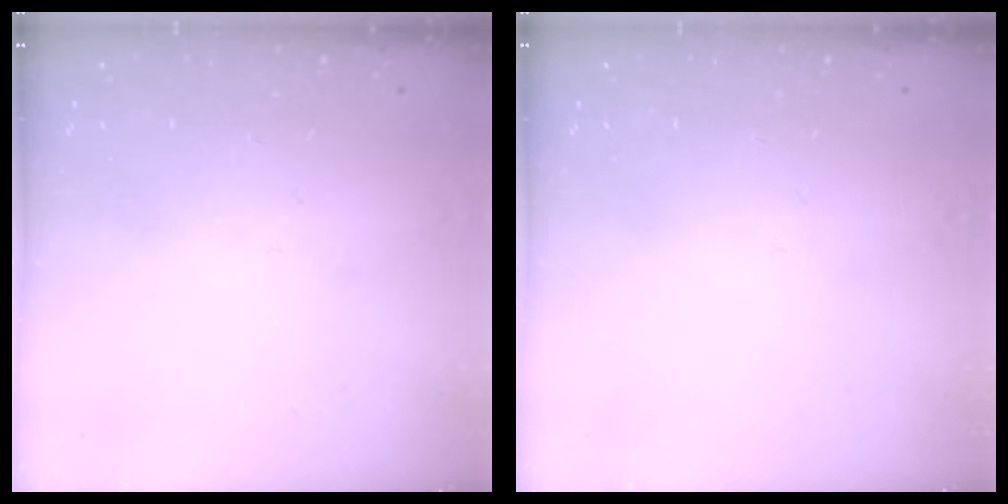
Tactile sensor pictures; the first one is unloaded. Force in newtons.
{"total": 0.0}